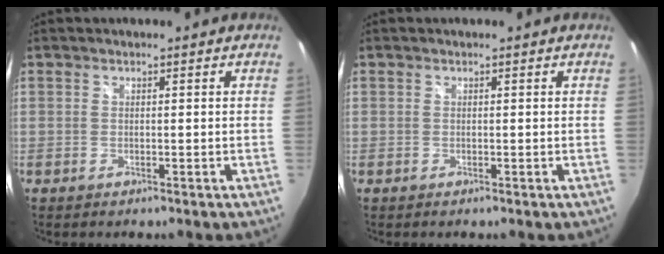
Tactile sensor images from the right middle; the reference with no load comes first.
{"total": 0.0}